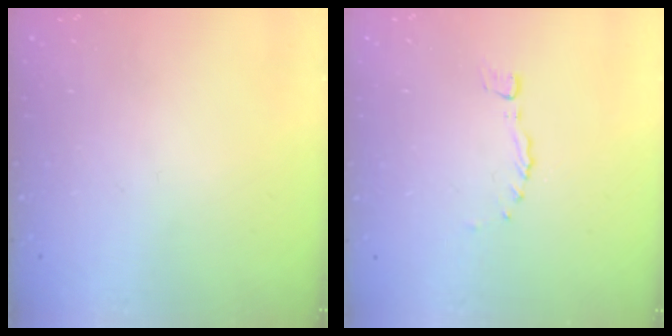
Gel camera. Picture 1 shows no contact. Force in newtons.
{"total": 0.0}